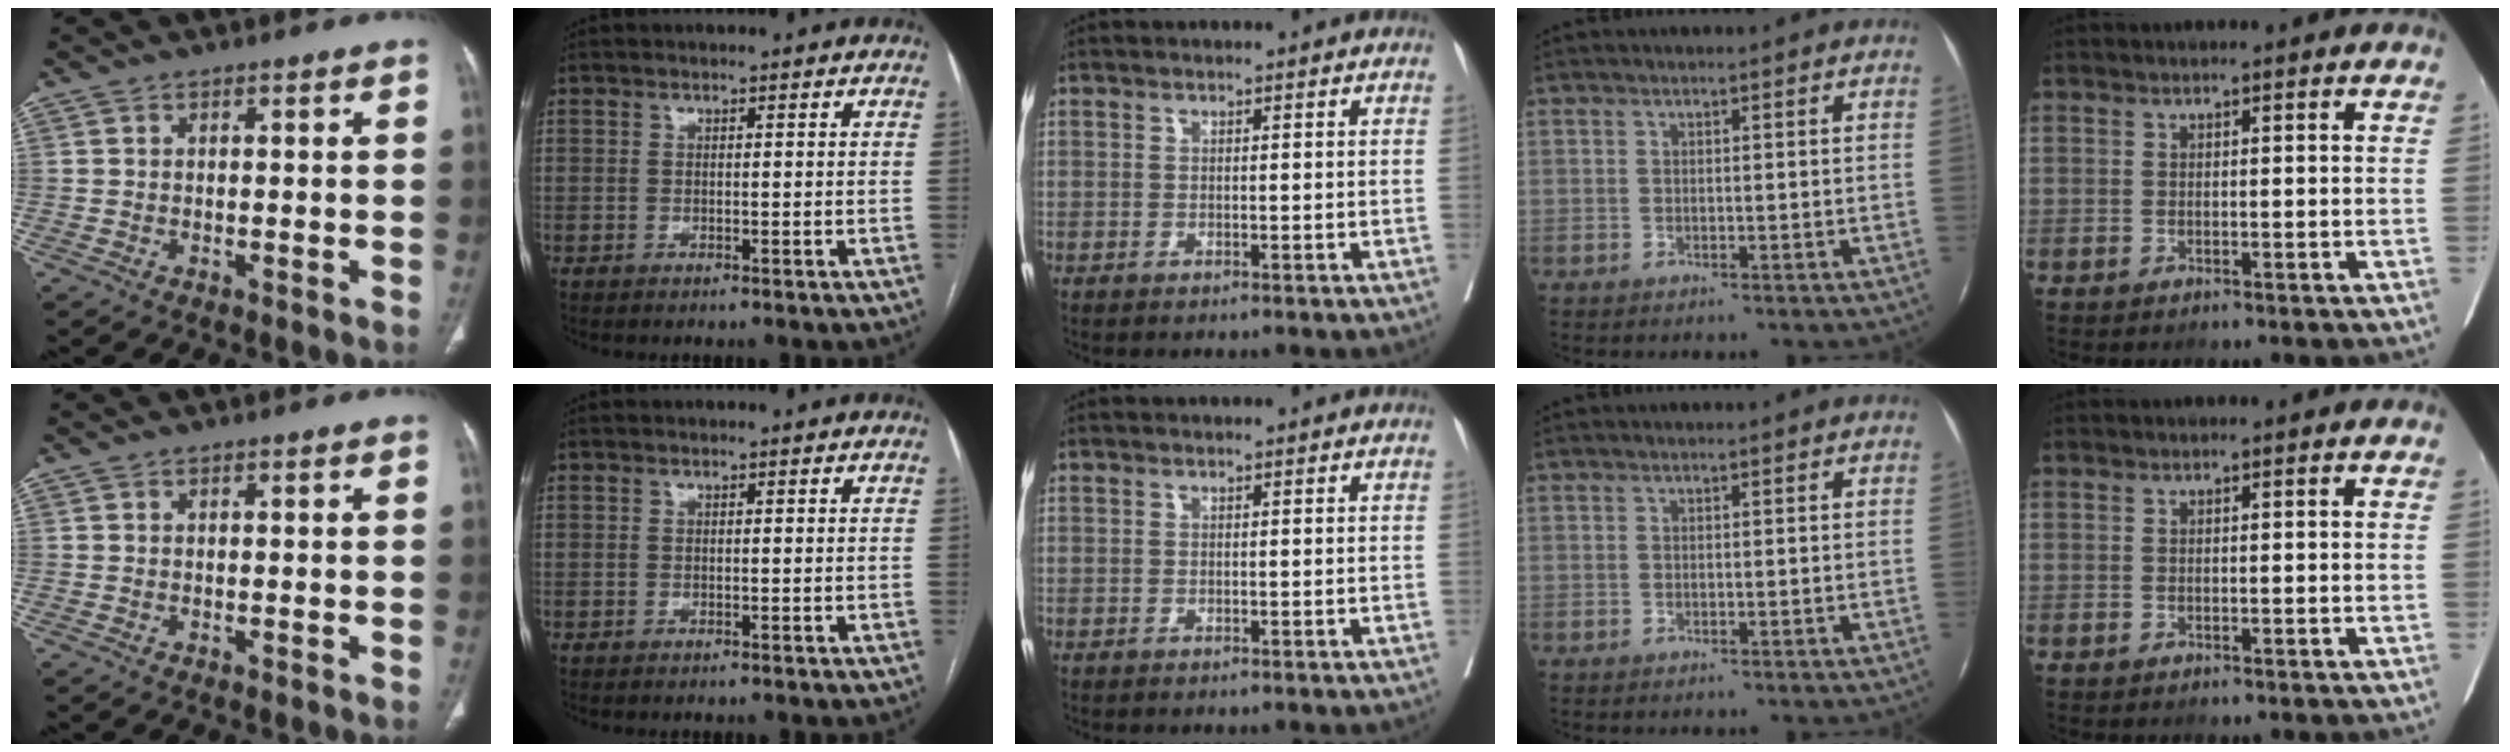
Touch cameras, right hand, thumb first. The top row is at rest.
{}